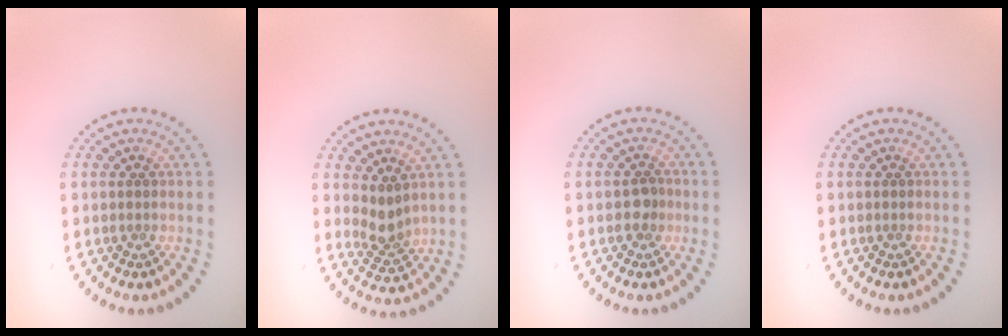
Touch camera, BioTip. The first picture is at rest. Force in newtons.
{"total": 2.2, "press": 1.8, "slide": 1.3}
{"total": 1.5, "press": 1.4, "slide": 0.5}
{"total": 0.0}